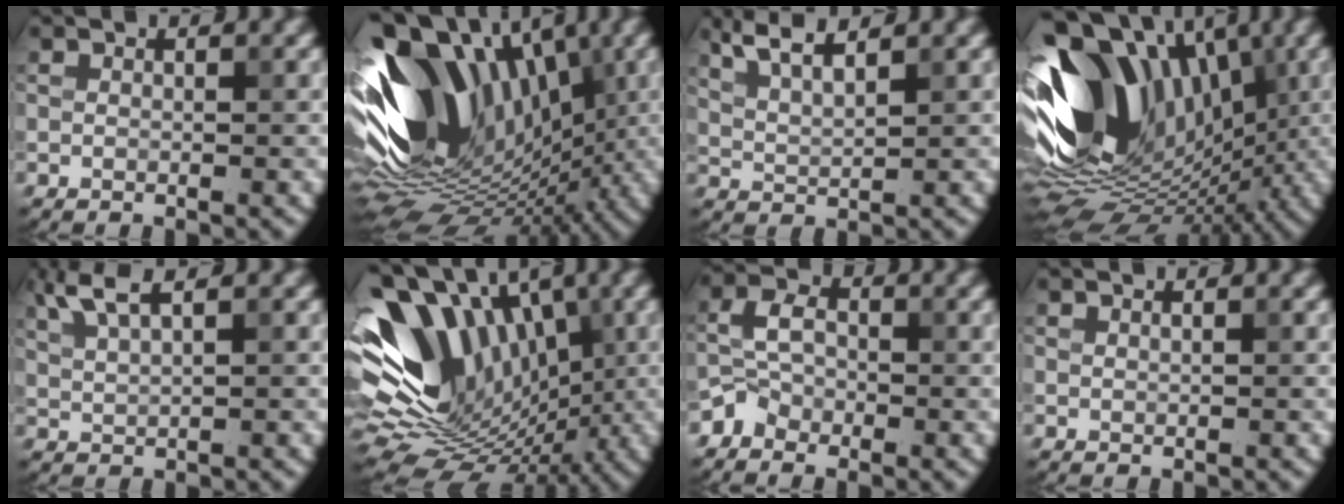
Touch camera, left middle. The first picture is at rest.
{"total": 16.0, "force": [1.8, 10.2, 12.2], "torque": [-0.231, 0.024, 0.020]}
{"total": 3.6, "force": [2.8, 0.8, 2.1], "torque": [-0.044, 0.010, 0.055]}
{"total": 14.9, "force": [1.5, 10.3, 10.7], "torque": [-0.193, 0.022, 0.012]}
{"total": 3.3, "force": [2.3, 0.8, 2.2], "torque": [-0.048, 0.010, 0.051]}
{"total": 15.9, "force": [2.3, 11.5, 10.8], "torque": [-0.173, 0.012, 0.059]}
{"total": 2.4, "force": [-1.7, 1.5, 0.6], "torque": [-0.013, 0.008, -0.043]}
{"total": 0.0}